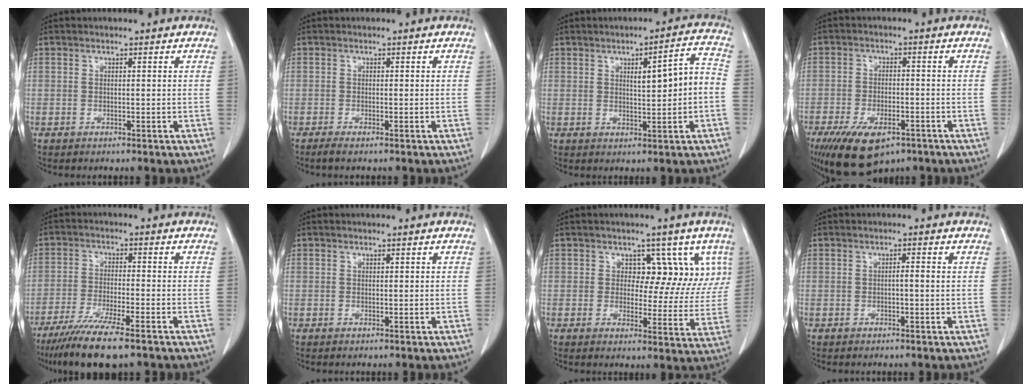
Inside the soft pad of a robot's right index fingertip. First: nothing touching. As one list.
[{"total": 1.4, "force": [-1.0, 0.0, 0.9], "torque": [-0.021, -0.004, -0.020]}, {"total": 6.9, "force": [0.0, 1.1, 6.8], "torque": [-0.099, 0.021, 0.004]}, {"total": 11.2, "force": [-6.9, 5.1, 7.2], "torque": [-0.130, -0.012, -0.108]}, {"total": 10.9, "force": [-8.2, 0.9, 7.2], "torque": [-0.121, -0.027, -0.134]}, {"total": 0.0}, {"total": 8.0, "force": [3.4, 5.6, 4.6], "torque": [-0.027, 0.011, 0.041]}, {"total": 1.1, "force": [-0.1, 0.0, 1.0], "torque": [-0.017, 0.002, -0.002]}]